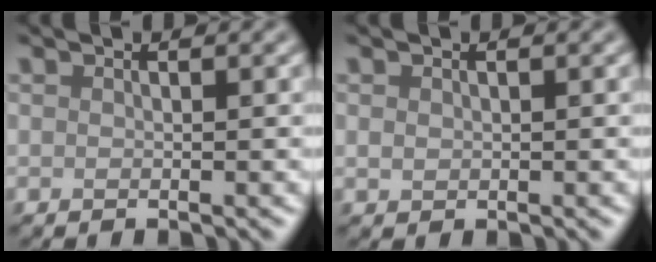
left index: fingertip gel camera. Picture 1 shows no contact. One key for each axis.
{"total": 0.7, "fx": 0.2, "fy": 0.6, "fz": 0.3, "tx": -0.006, "ty": -0.002, "tz": 0.004}